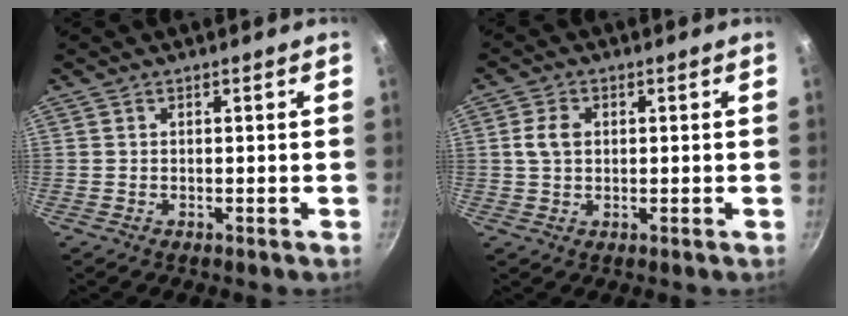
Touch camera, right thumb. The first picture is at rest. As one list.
[{"total": 4.1, "force": [0.7, 2.9, 2.8], "torque": [-0.055, 0.004, 0.012]}]